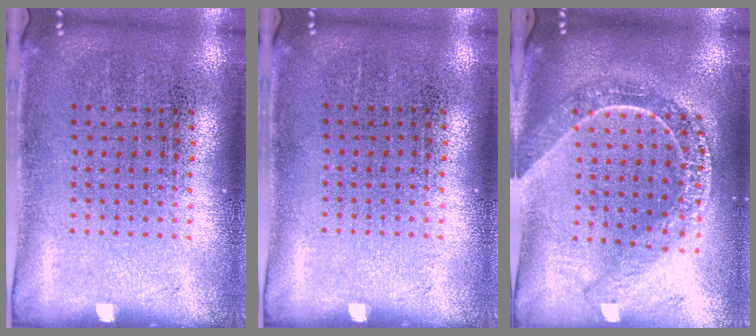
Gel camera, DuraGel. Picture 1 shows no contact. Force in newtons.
{"total": 0.0}
{"total": 2.2, "press": 1.9, "slide": 1.1}